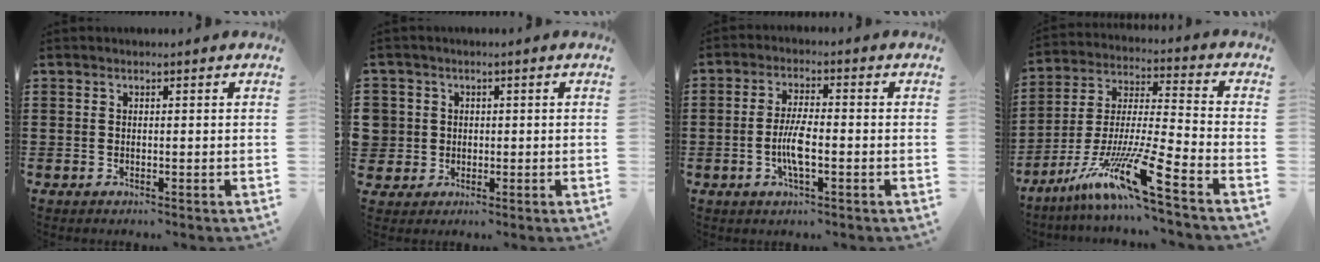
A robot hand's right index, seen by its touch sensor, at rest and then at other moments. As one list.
[{"total": 4.0, "force": [0.4, 4.0, 0.2], "torque": [-0.033, 0.011, 0.003]}, {"total": 5.3, "force": [-1.3, 1.4, 4.9], "torque": [-0.106, -0.002, -0.030]}, {"total": 13.9, "force": [-9.6, 0.6, 10.0], "torque": [-0.206, -0.002, -0.184]}]